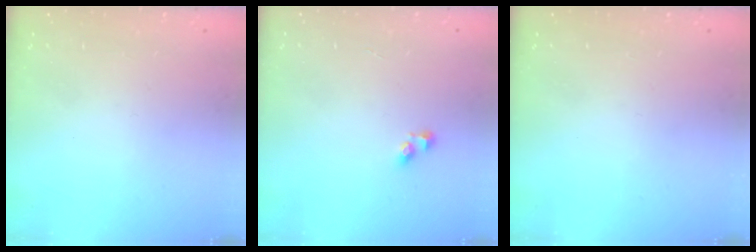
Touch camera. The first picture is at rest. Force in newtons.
{"total": 2.0, "press": 2.0, "slide": 0.3}
{"total": 0.0}